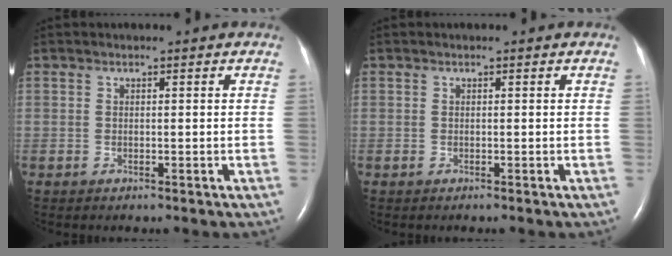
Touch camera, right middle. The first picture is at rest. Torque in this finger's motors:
{"motor_torque": [0.10, 0.02, 0.02, 0.01]}